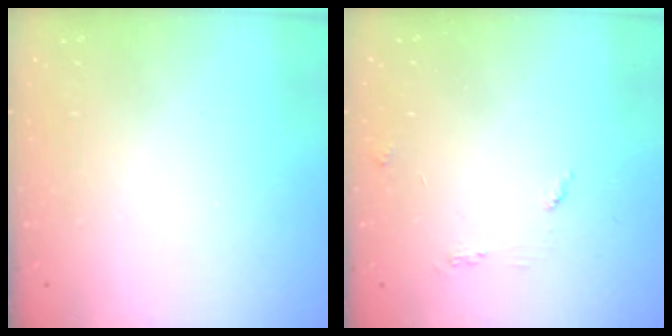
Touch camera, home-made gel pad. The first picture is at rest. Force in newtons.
{"total": 3.9, "press": 3.9, "slide": 0.3}